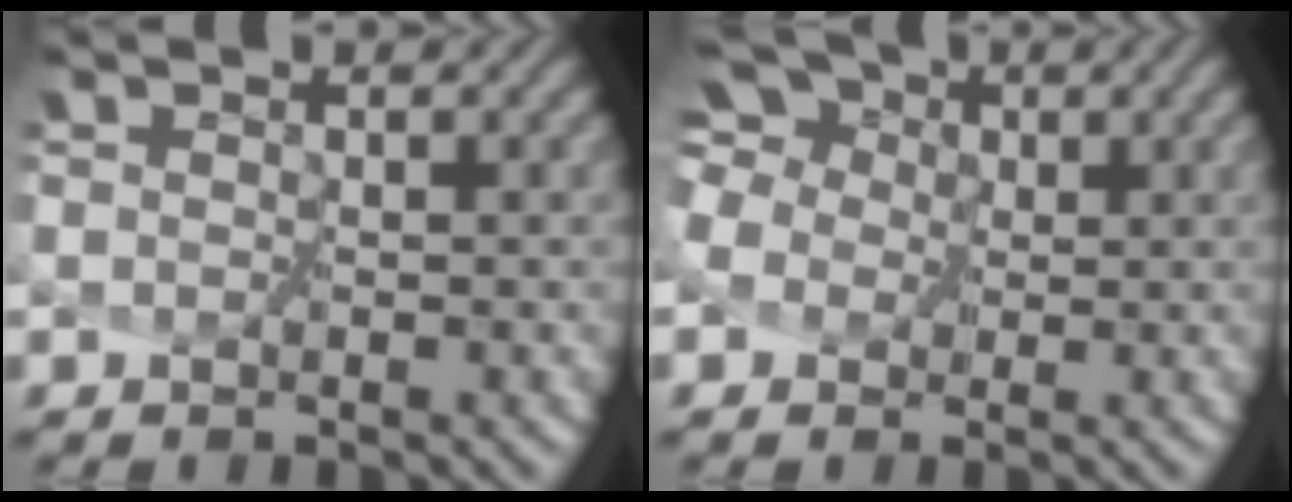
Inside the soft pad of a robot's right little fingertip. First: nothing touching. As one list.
[{"total": 5.9, "force": [2.0, 4.4, 3.3], "torque": [-0.082, 0.030, 0.009]}]